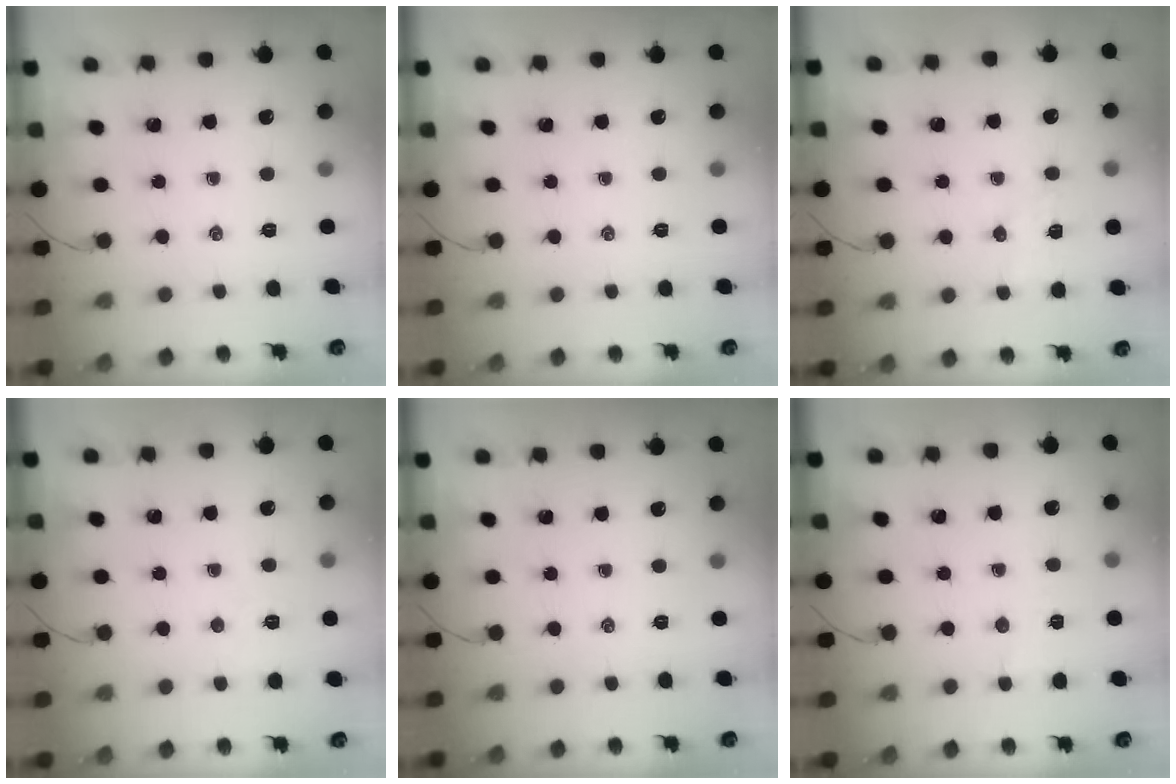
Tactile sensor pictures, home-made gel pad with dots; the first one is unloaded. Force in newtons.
{"total": 0.0}
{"total": 6.0, "press": 5.9, "slide": 1.3}
{"total": 3.5, "press": 3.4, "slide": 0.9}
{"total": 0.0}
{"total": 2.9, "press": 2.7, "slide": 1.0}